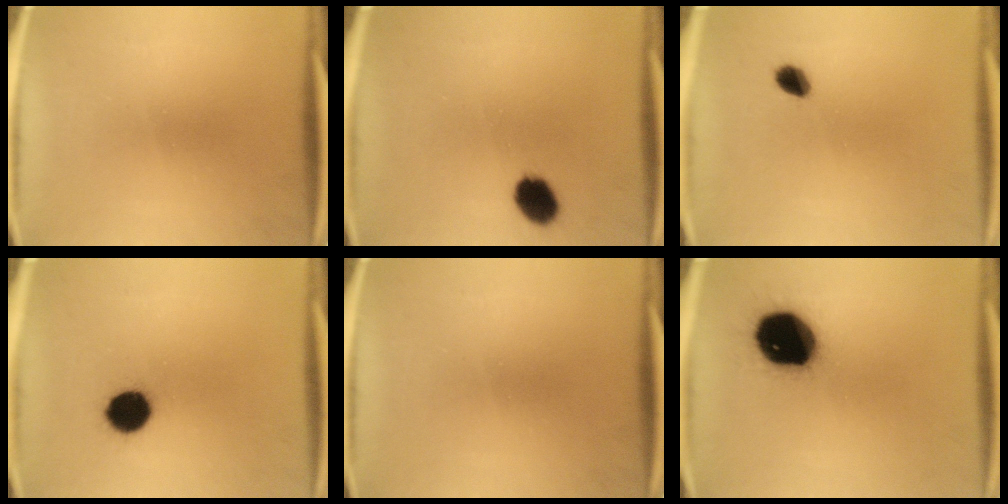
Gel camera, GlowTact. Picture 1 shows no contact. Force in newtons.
{"total": 6.4}
{"total": 2.9}
{"total": 8.5}
{"total": 0.0}
{"total": 20.1}